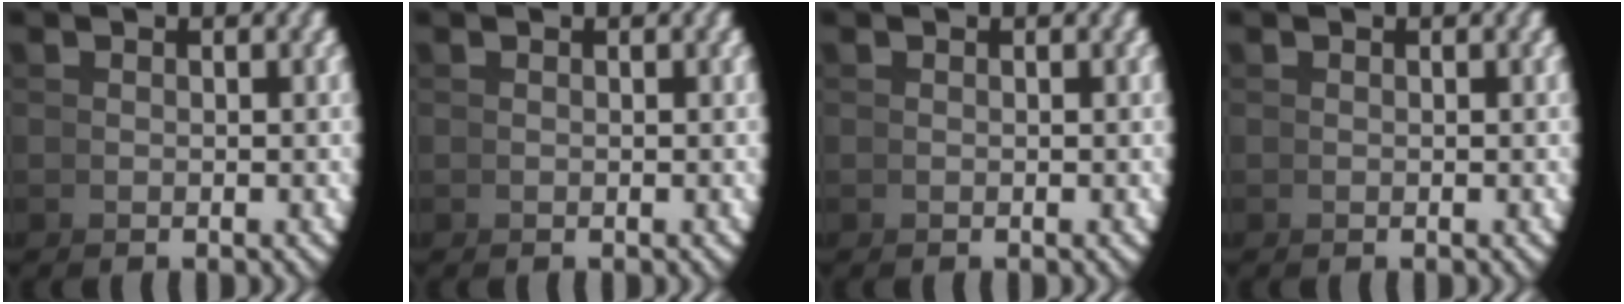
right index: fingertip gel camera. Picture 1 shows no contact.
{"total": 0.0}
{"total": 0.0}
{"total": 0.0}